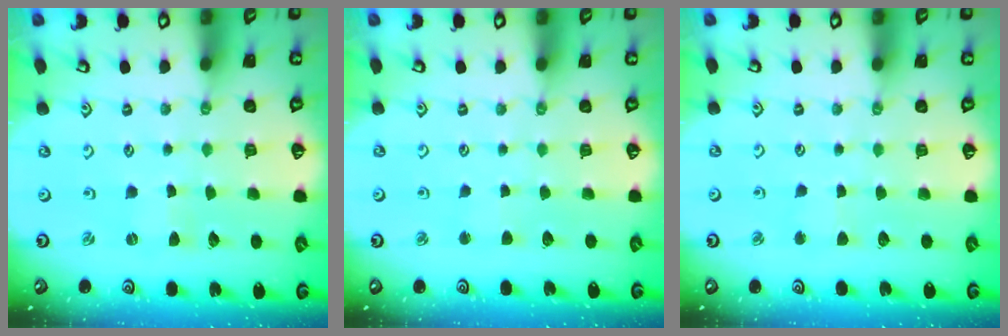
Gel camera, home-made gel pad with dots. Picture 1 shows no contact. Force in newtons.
{"total": 1.9, "press": 1.9, "slide": 0.3}
{"total": 2.6, "press": 2.6, "slide": 0.2}